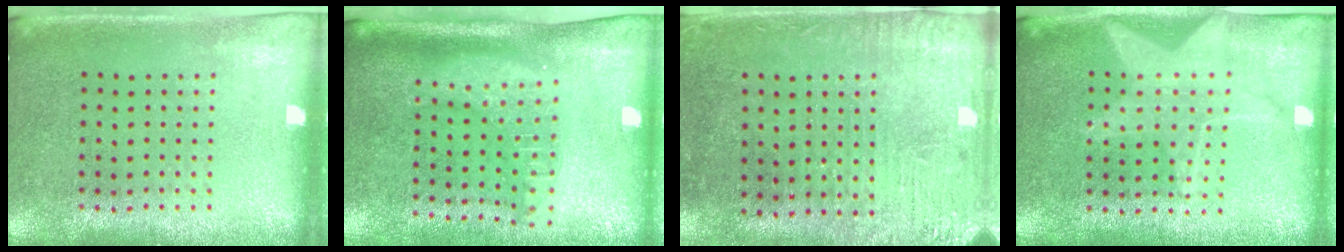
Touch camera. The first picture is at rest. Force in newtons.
{"total": 1.9, "press": 1.5, "slide": 1.2}
{"total": 3.2, "press": 2.9, "slide": 1.5}
{"total": 1.5, "press": 1.5, "slide": 0.4}